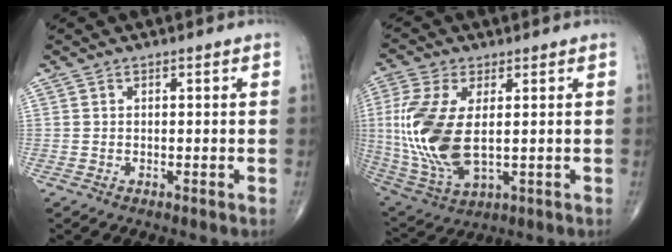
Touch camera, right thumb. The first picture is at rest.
{"total": 16.5, "force": [0.6, 8.2, 14.3], "torque": [-0.332, -0.013, 0.025]}